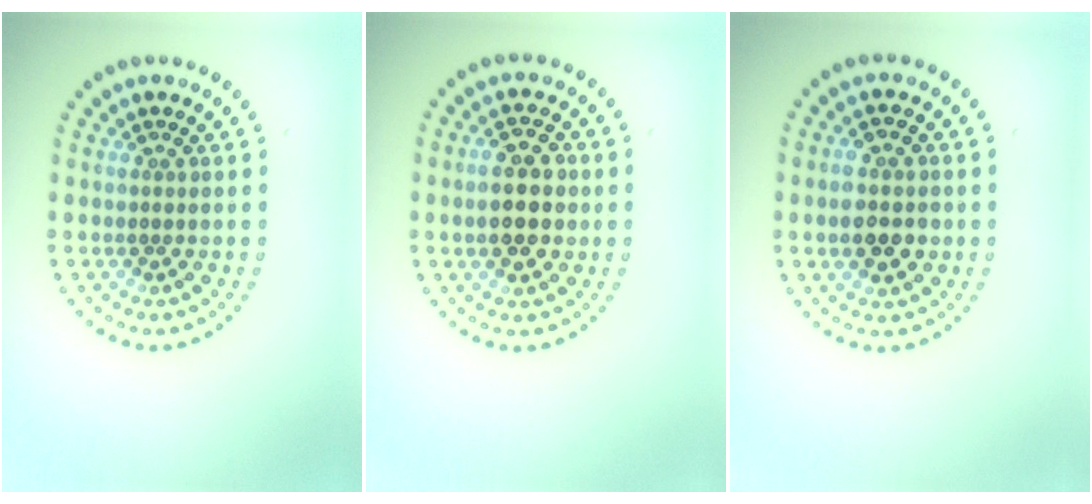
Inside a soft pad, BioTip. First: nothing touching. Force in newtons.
{"total": 4.7, "press": 4.7, "slide": 0.2}
{"total": 3.8, "press": 3.8, "slide": 0.1}